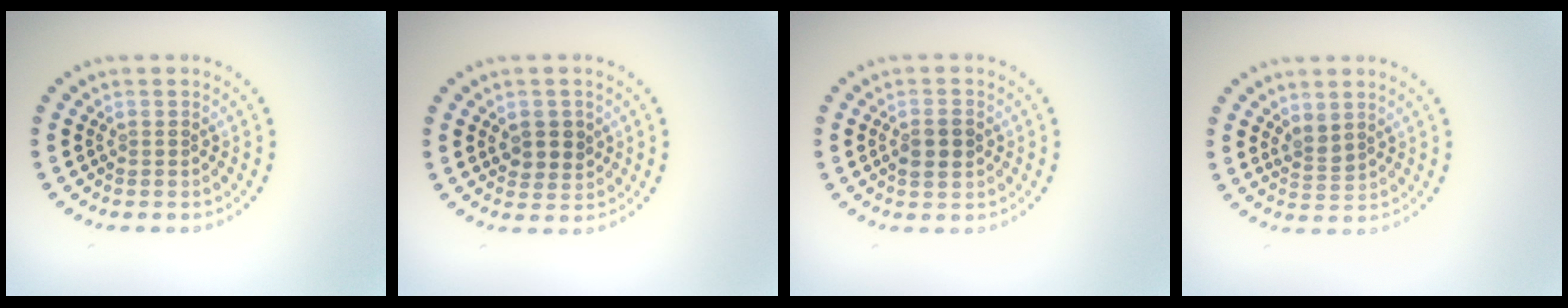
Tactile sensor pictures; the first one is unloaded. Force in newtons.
{"total": 2.4, "press": 2.3, "slide": 0.7}
{"total": 2.2, "press": 2.2, "slide": 0.1}
{"total": 1.6, "press": 1.4, "slide": 0.9}